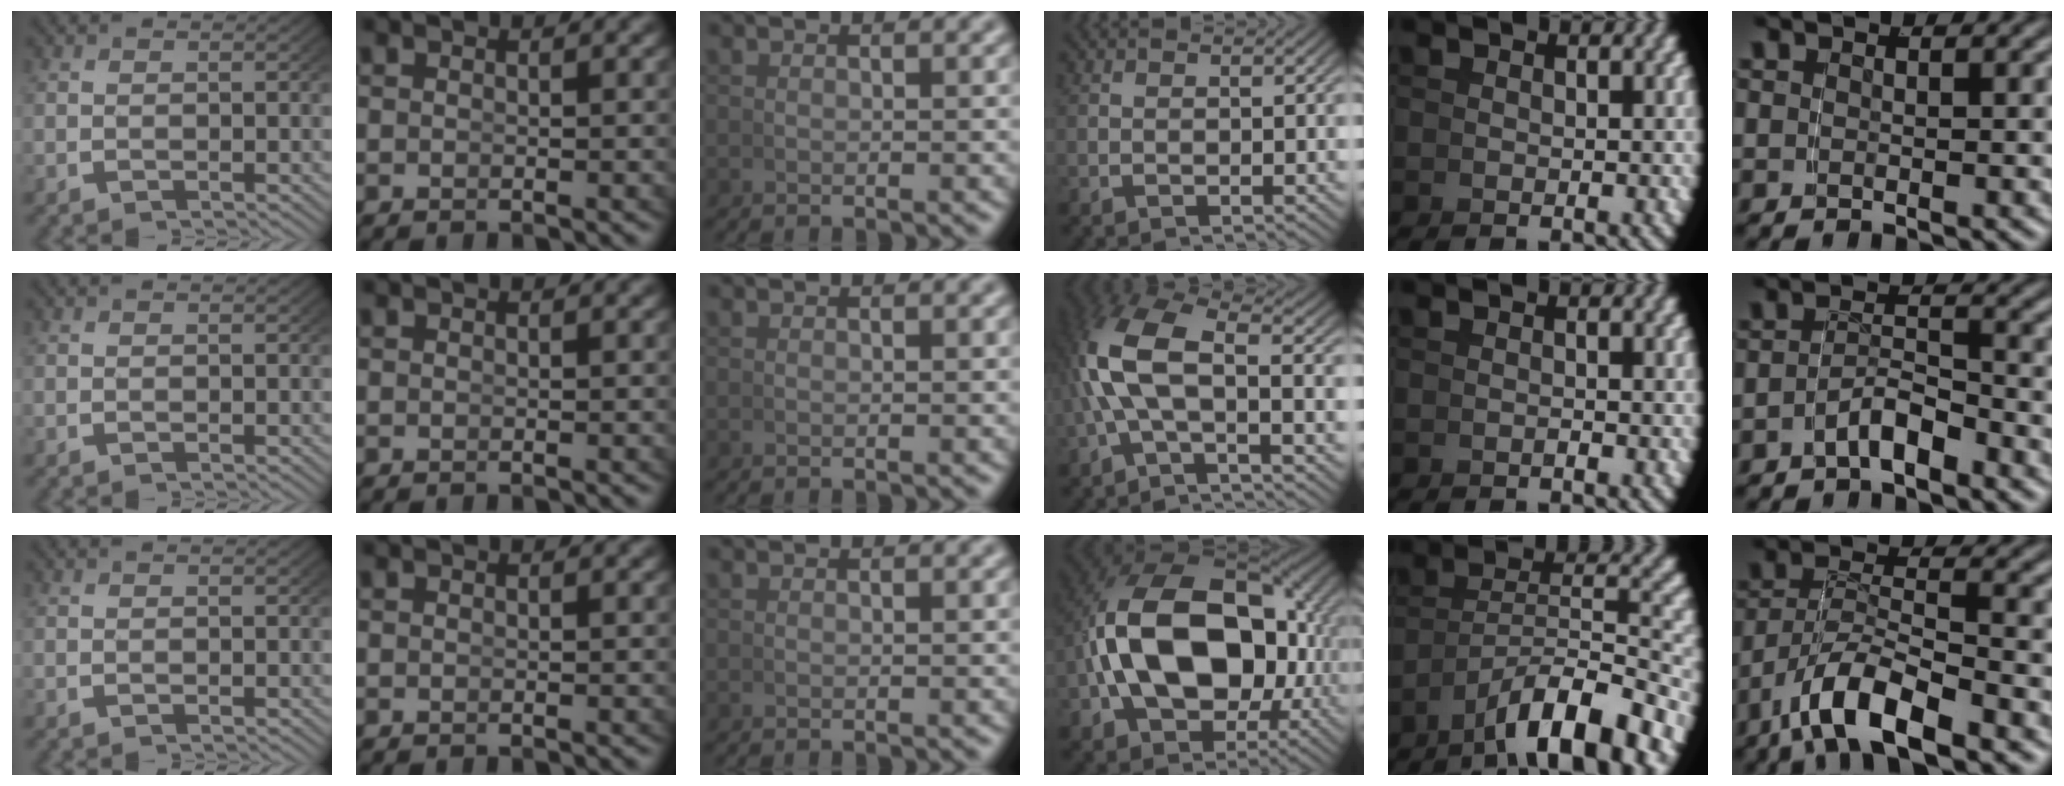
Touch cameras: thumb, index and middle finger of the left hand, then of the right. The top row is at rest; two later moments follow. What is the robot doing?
{"motion": "grasp_and_lifting", "object": "photo album"}